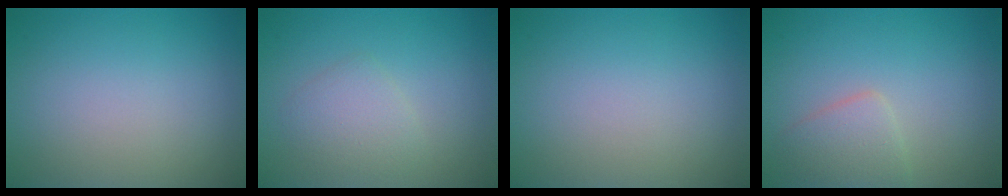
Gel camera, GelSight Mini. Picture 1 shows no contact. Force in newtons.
{"total": 2.2, "press": 2.2, "slide": 0.1}
{"total": 0.0}
{"total": 2.4, "press": 2.4, "slide": 0.0}